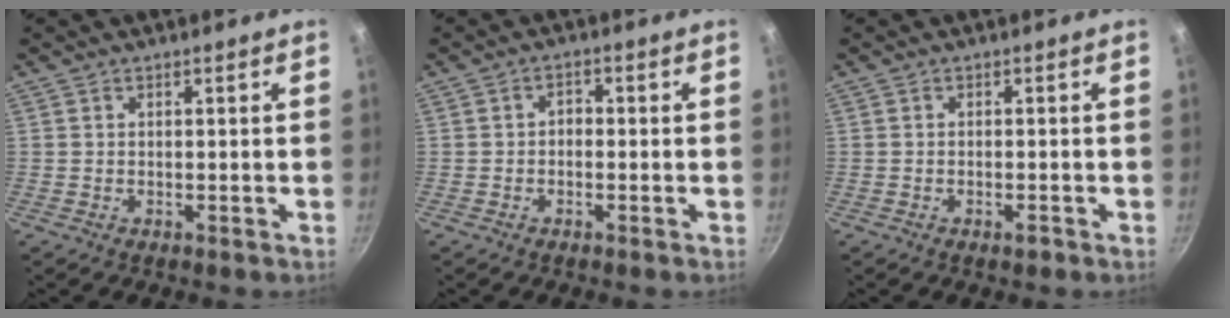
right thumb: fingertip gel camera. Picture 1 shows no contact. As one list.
[{"total": 1.8, "force": [-0.4, 1.3, 1.2], "torque": [-0.016, 0.009, -0.010]}, {"total": 1.4, "force": [-0.9, 0.5, 1.0], "torque": [-0.020, 0.005, -0.014]}]